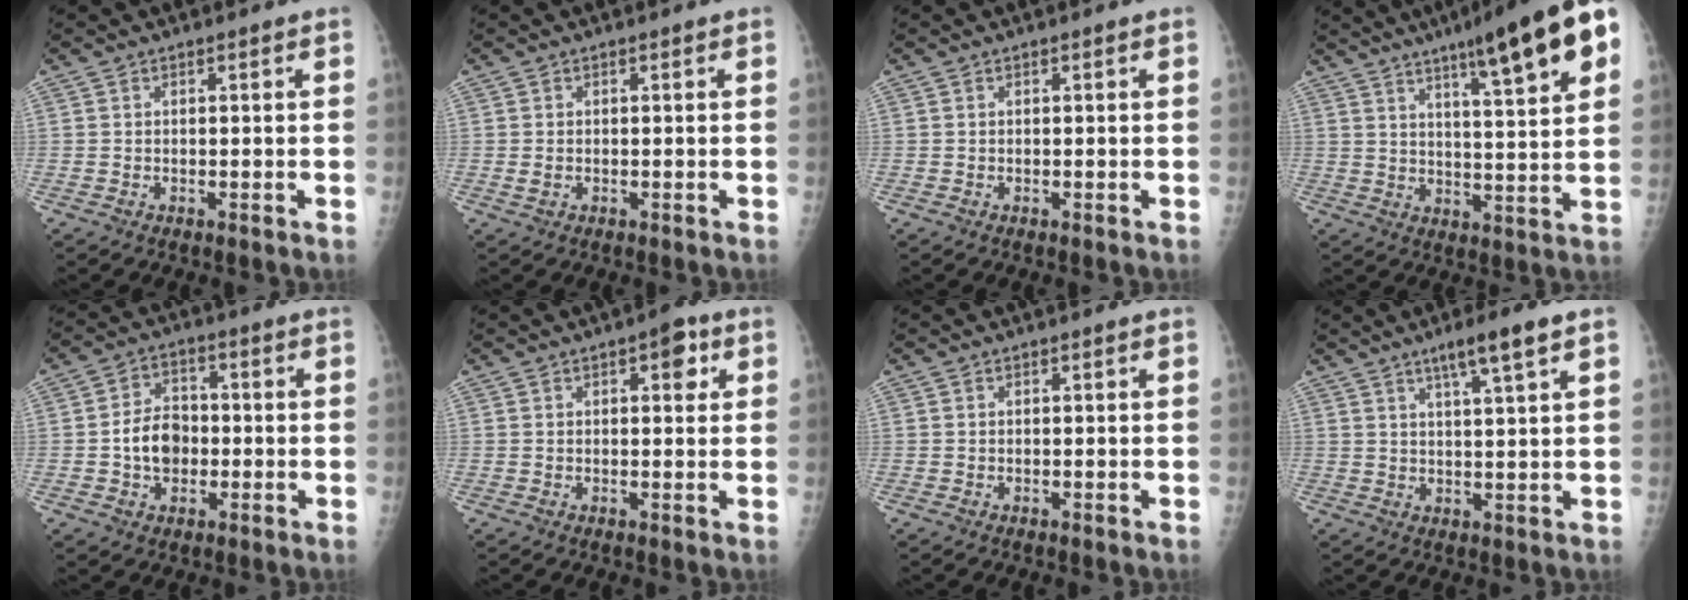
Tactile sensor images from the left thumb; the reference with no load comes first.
{"total": 1.1, "force": [-0.2, 0.8, 0.7], "torque": [-0.018, 0.001, -0.002]}
{"total": 0.0}
{"total": 17.1, "force": [9.0, 2.4, 14.4], "torque": [-0.187, -0.028, 0.124]}
{"total": 7.8, "force": [-1.2, 6.0, 4.9], "torque": [-0.059, 0.019, -0.024]}
{"total": 4.2, "force": [1.7, 2.0, 3.2], "torque": [-0.025, 0.001, 0.015]}
{"total": 0.0}
{"total": 6.8, "force": [4.0, 0.2, 5.5], "torque": [-0.095, -0.013, 0.070]}